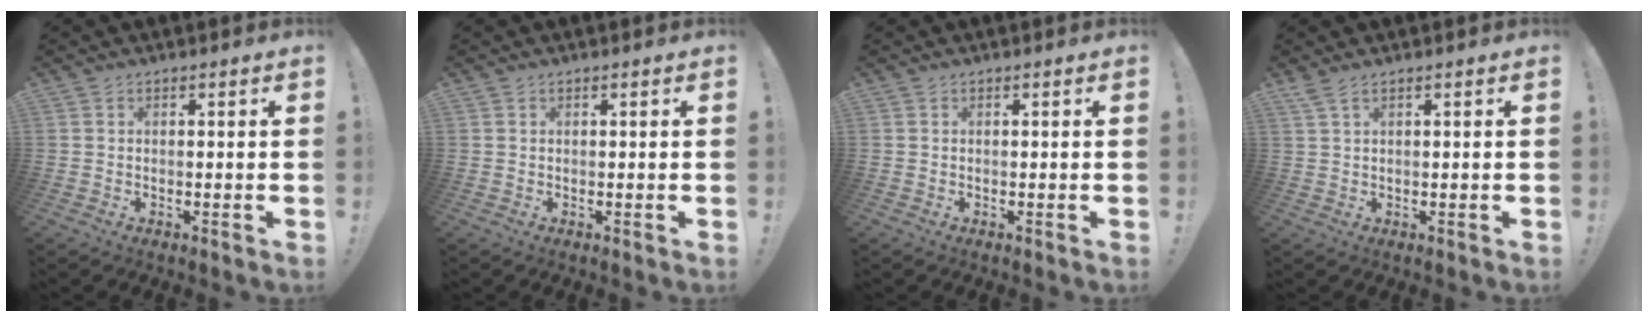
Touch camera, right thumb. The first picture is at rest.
{"total": 0.0}
{"total": 0.0}
{"total": 2.2, "force": [1.5, 0.2, 1.7], "torque": [-0.042, -0.001, 0.027]}